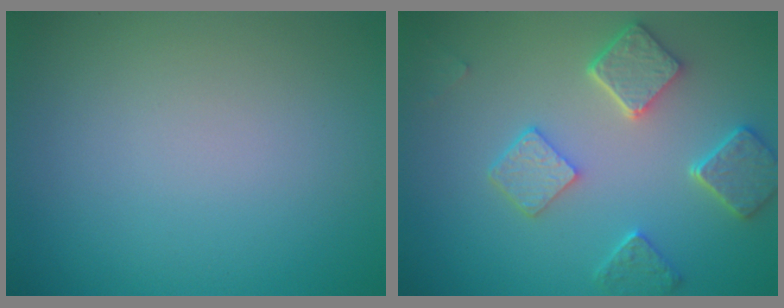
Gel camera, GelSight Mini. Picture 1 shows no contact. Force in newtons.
{"total": 5.1, "press": 4.0, "slide": 3.2}